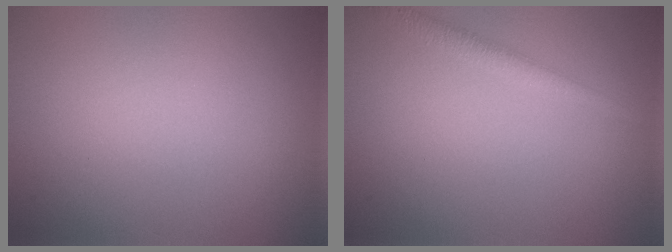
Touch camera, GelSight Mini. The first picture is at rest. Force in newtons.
{"total": 2.2, "press": 2.2, "slide": 0.1}